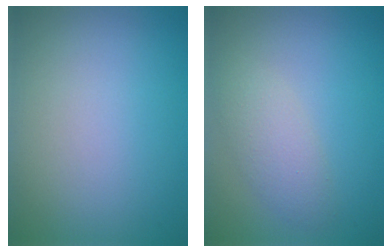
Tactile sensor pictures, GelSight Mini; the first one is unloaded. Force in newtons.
{"total": 2.5, "press": 2.5, "slide": 0.1}